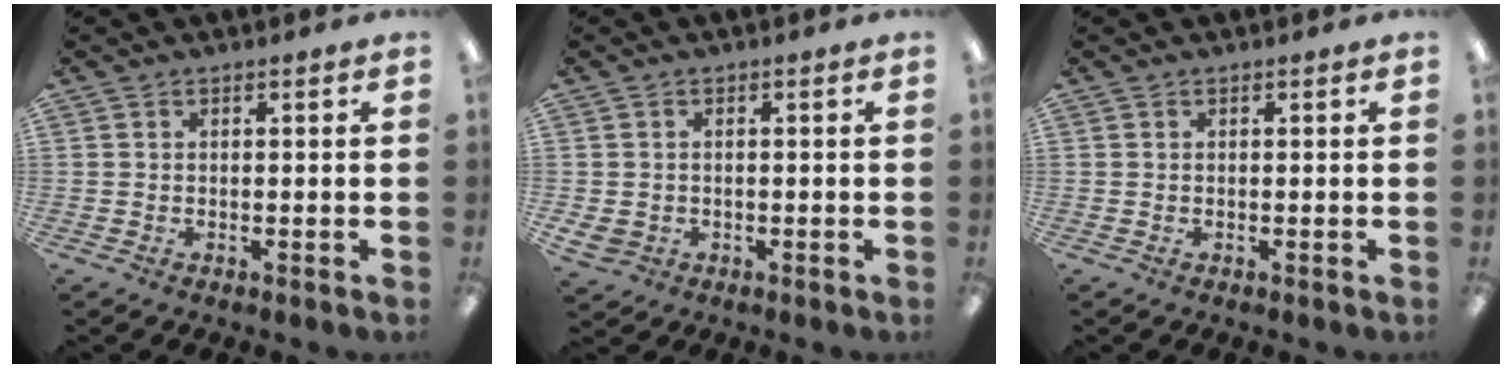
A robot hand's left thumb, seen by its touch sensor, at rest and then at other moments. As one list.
[{"total": 2.7, "force": [-0.8, 2.4, 0.9], "torque": [-0.030, -0.001, -0.019]}, {"total": 0.0}]